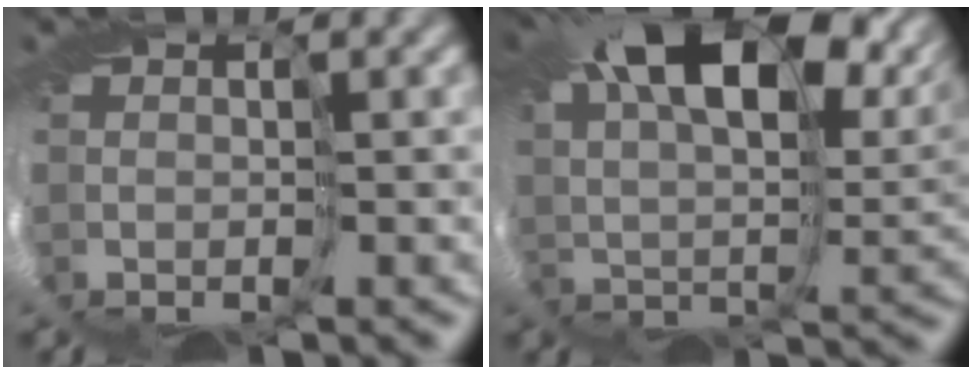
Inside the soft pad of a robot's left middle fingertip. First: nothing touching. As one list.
[{"total": 13.4, "force": [7.3, 5.4, 9.9], "torque": [-0.163, 0.029, 0.111]}]